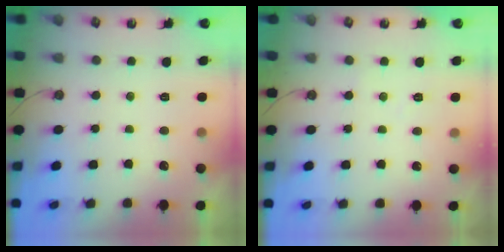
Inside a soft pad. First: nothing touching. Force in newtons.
{"total": 5.1, "press": 5.0, "slide": 0.6}